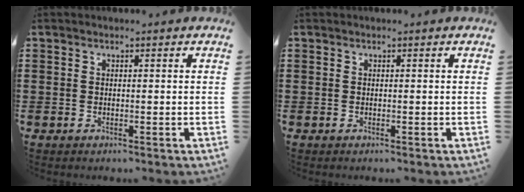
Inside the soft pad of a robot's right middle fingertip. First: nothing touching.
{"total": 0.0}